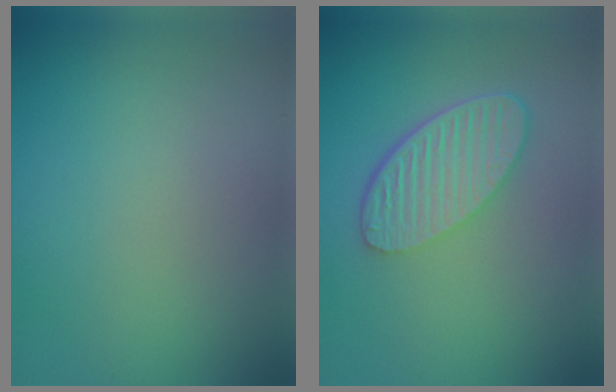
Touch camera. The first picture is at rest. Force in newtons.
{"total": 5.6, "press": 4.2, "slide": 3.7}